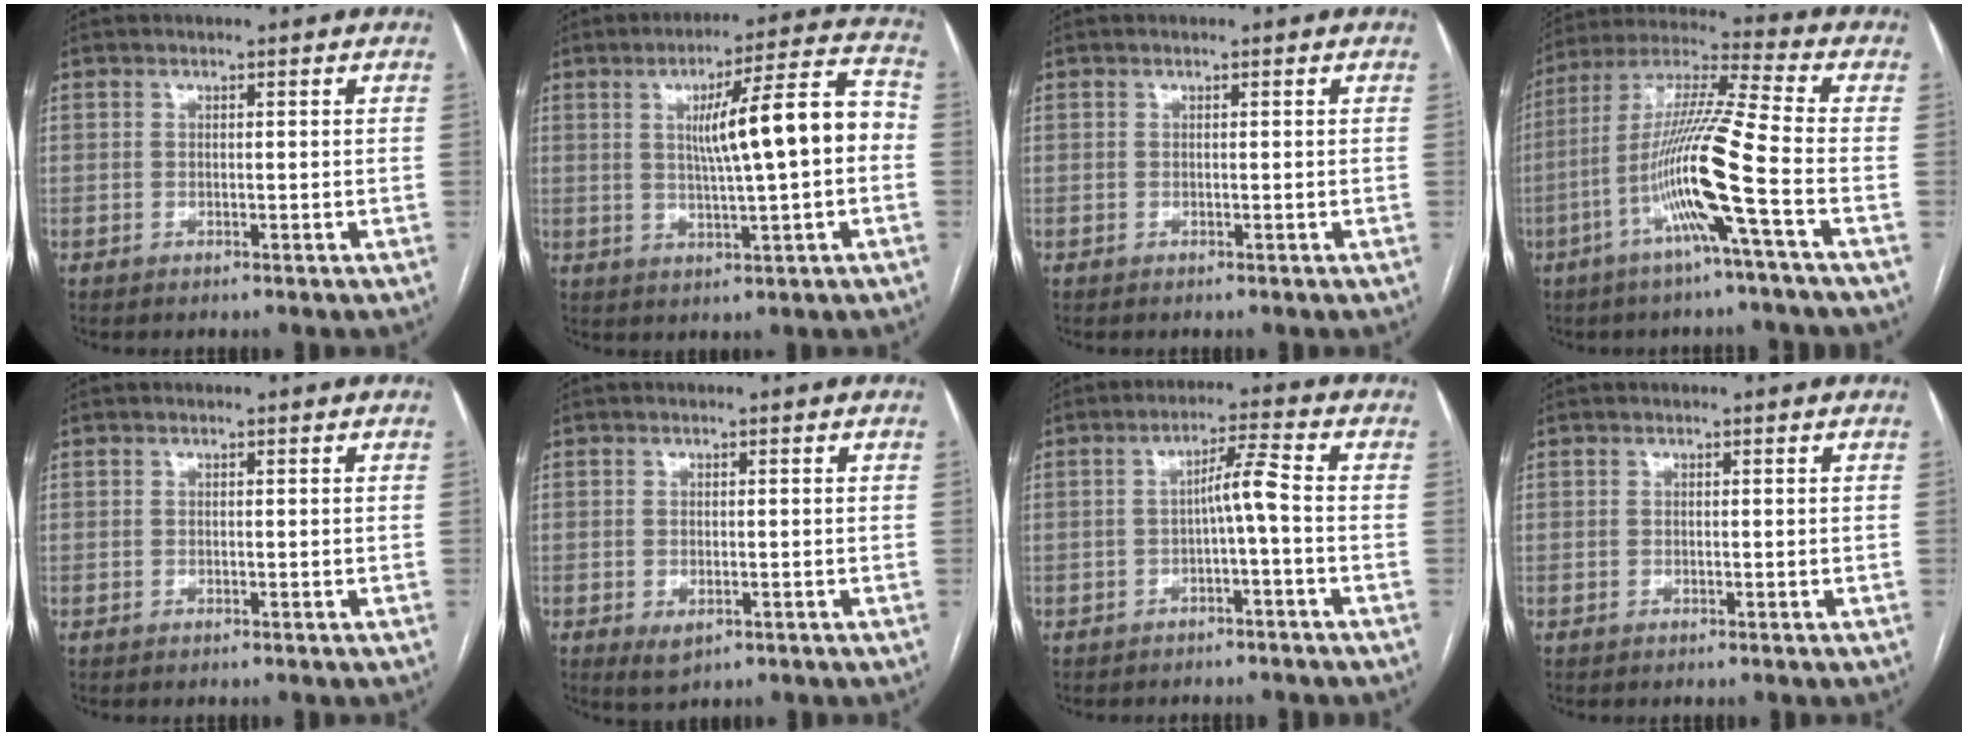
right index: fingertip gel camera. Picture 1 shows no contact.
{"total": 12.5, "force": [0.5, 1.0, 12.5], "torque": [-0.183, 0.025, 0.009]}
{"total": 0.0}
{"total": 14.3, "force": [-4.9, -1.5, 13.4], "torque": [-0.262, 0.000, -0.101]}
{"total": 0.0}
{"total": 2.5, "force": [-0.9, 1.4, 1.8], "torque": [-0.026, -0.004, -0.002]}
{"total": 4.2, "force": [-1.0, -0.2, 4.1], "torque": [-0.068, 0.015, -0.015]}
{"total": 0.0}